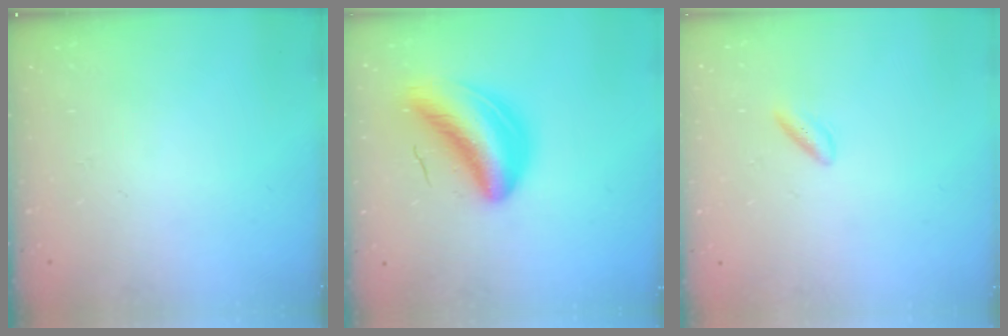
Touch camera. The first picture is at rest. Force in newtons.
{"total": 10.6, "press": 10.2, "slide": 3.0}
{"total": 2.5, "press": 2.1, "slide": 1.2}